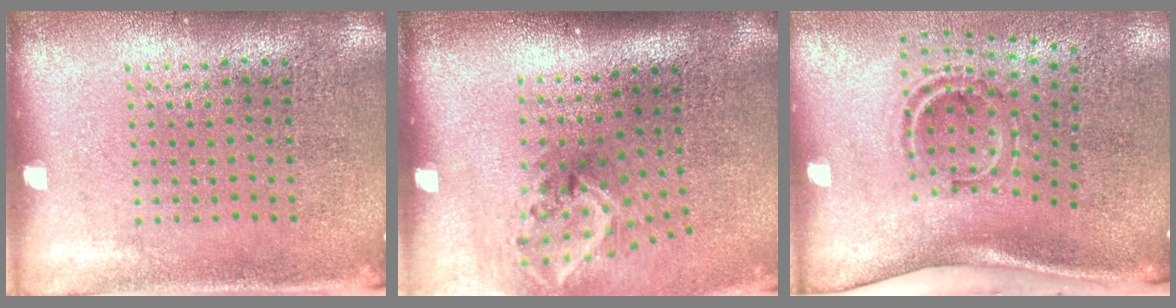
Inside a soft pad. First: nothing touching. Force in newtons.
{"total": 2.1, "press": 1.4, "slide": 1.5}
{"total": 2.1, "press": 1.2, "slide": 1.8}